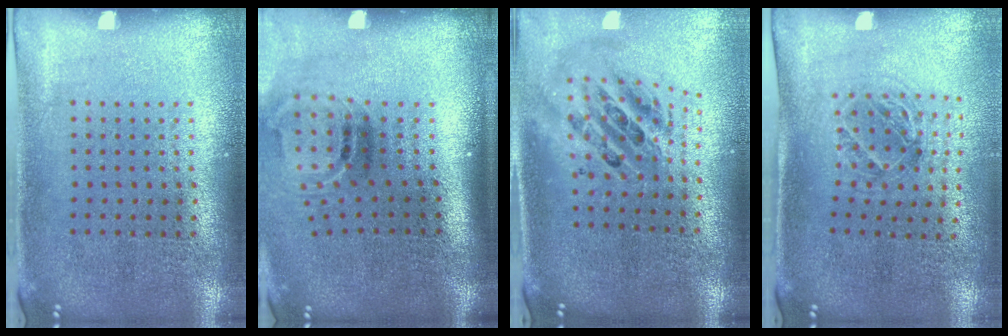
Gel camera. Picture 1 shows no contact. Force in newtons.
{"total": 1.9, "press": 1.2, "slide": 1.5}
{"total": 2.3, "press": 1.7, "slide": 1.5}
{"total": 1.1, "press": 1.1, "slide": 0.3}